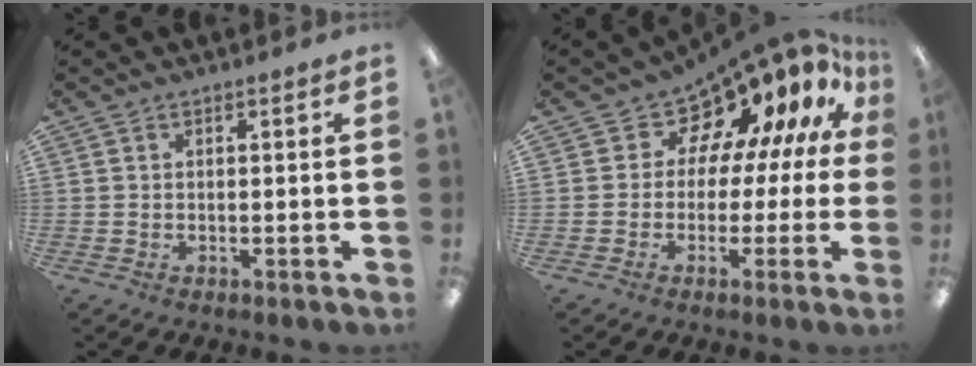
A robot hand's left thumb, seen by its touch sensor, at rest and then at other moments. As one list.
[{"total": 10.0, "force": [7.8, 5.1, 3.8], "torque": [-0.067, -0.082, 0.135]}]